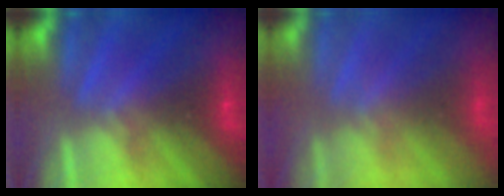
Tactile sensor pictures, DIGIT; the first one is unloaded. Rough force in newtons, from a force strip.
{"total": 7.1}